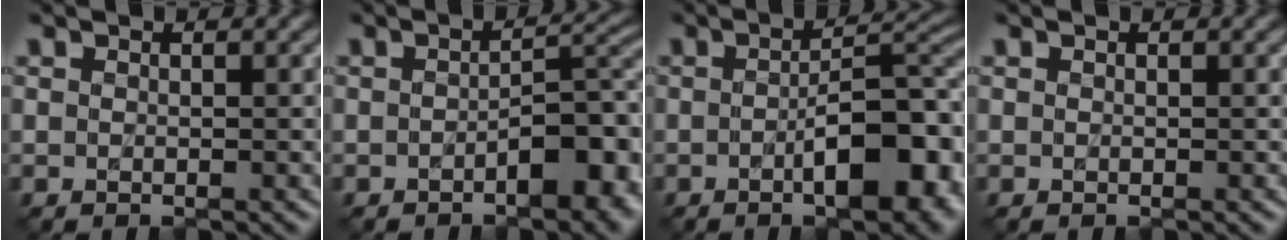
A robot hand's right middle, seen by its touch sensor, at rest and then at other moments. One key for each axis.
{"total": 6.1, "fx": -2.0, "fy": 2.8, "fz": 5.1, "tx": -0.062, "ty": 0.010, "tz": -0.032}
{"total": 9.0, "fx": -2.5, "fy": 3.6, "fz": 7.8, "tx": -0.106, "ty": 0.004, "tz": -0.038}
{"total": 0.0}